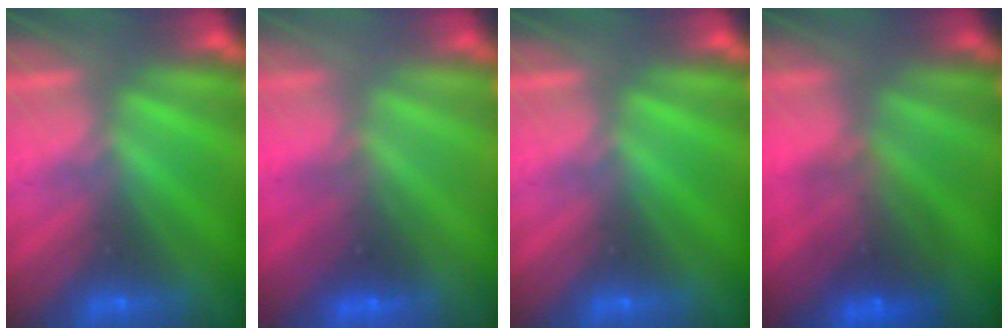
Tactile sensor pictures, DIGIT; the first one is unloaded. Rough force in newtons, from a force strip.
{"total": 1.7}
{"total": 0.0}
{"total": 7.4}